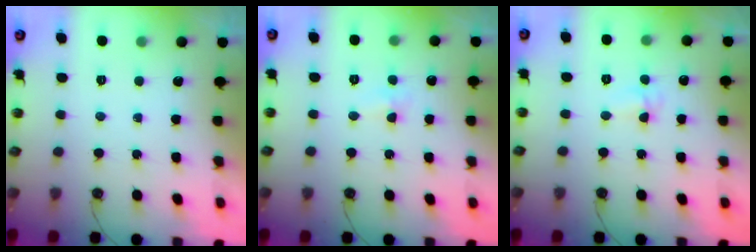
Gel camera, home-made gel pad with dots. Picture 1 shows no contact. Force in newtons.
{"total": 3.8, "press": 3.7, "slide": 0.6}
{"total": 4.0, "press": 3.9, "slide": 0.5}